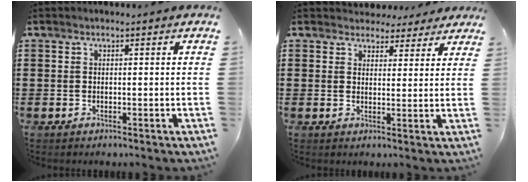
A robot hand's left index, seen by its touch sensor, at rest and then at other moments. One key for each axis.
{"total": 3.7, "fx": 3.2, "fy": 1.7, "fz": 0.2, "tx": -0.011, "ty": -0.006, "tz": 0.060}